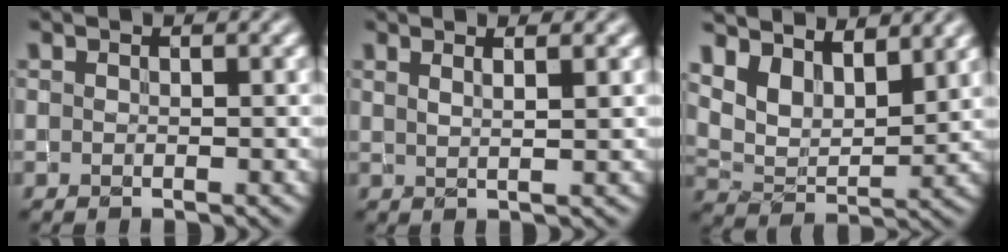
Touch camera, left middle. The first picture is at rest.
{"total": 2.8, "force": [1.6, 1.0, 2.1], "torque": [-0.008, 0.005, 0.000]}
{"total": 6.8, "force": [5.1, 2.9, 3.4], "torque": [-0.081, -0.004, 0.095]}